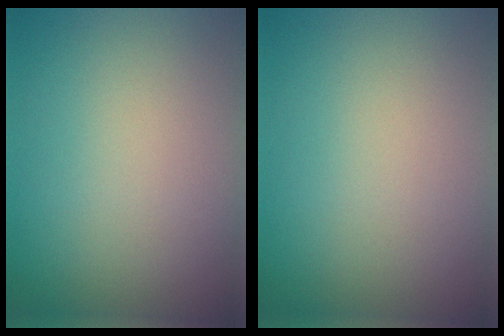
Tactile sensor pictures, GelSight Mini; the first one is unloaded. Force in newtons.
{"total": 0.0}